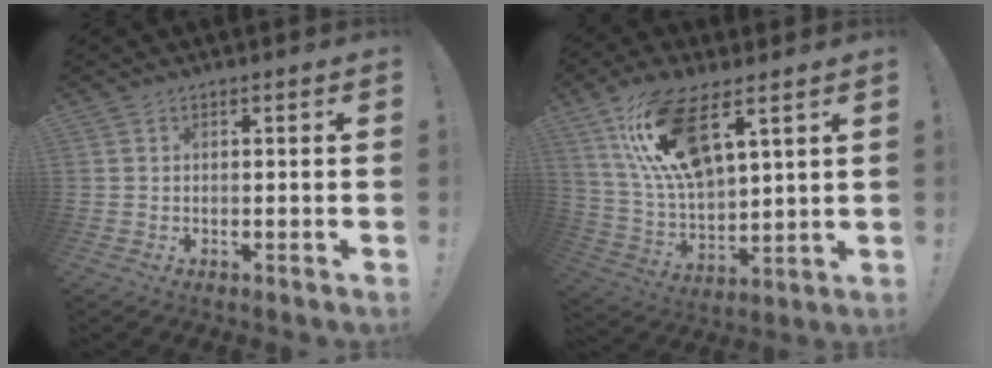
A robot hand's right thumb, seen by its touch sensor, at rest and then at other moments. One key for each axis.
{"total": 17.9, "fx": 9.9, "fy": 7.7, "fz": 12.8, "tx": -0.250, "ty": -0.040, "tz": 0.175}